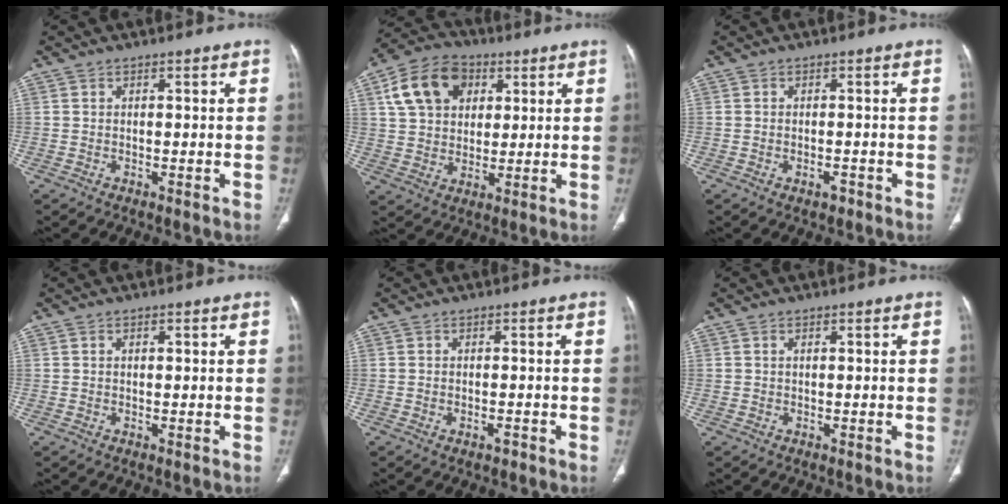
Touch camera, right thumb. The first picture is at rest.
{"total": 13.6, "force": [4.8, 10.0, 7.9], "torque": [-0.122, 0.003, 0.081]}
{"total": 1.6, "force": [-0.9, 0.9, 1.1], "torque": [-0.017, 0.006, -0.010]}
{"total": 0.6, "force": [0.2, 0.4, 0.5], "torque": [-0.010, 0.000, 0.004]}
{"total": 1.2, "force": [-0.6, 0.6, 0.8], "torque": [-0.014, 0.005, -0.007]}
{"total": 0.0}